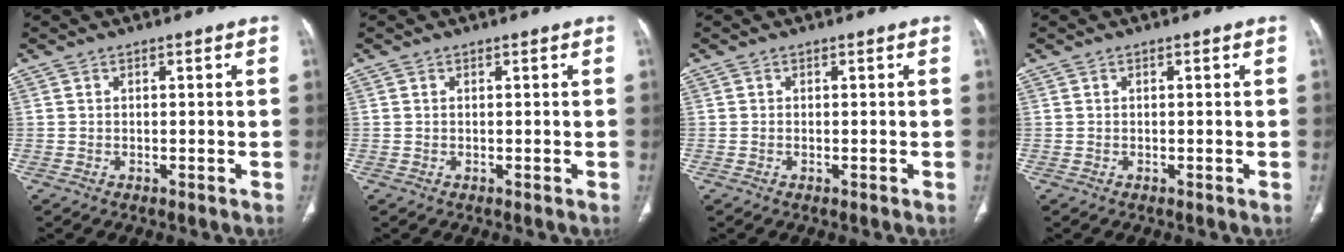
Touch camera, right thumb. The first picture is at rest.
{"total": 0.0}
{"total": 0.0}
{"total": 0.0}